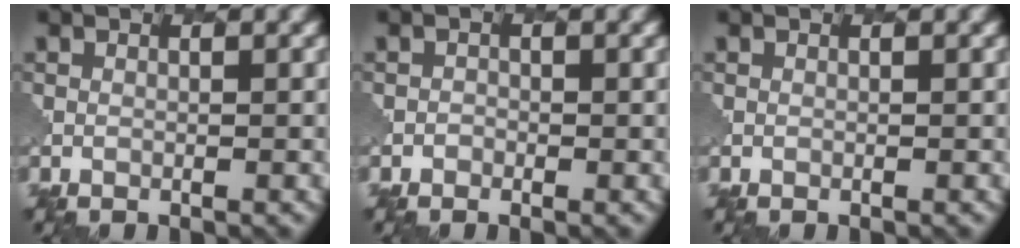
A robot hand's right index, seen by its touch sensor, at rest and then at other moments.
{"total": 0.6, "force": [-0.2, 0.4, -0.3], "torque": [0.007, -0.002, -0.003]}
{"total": 0.0}